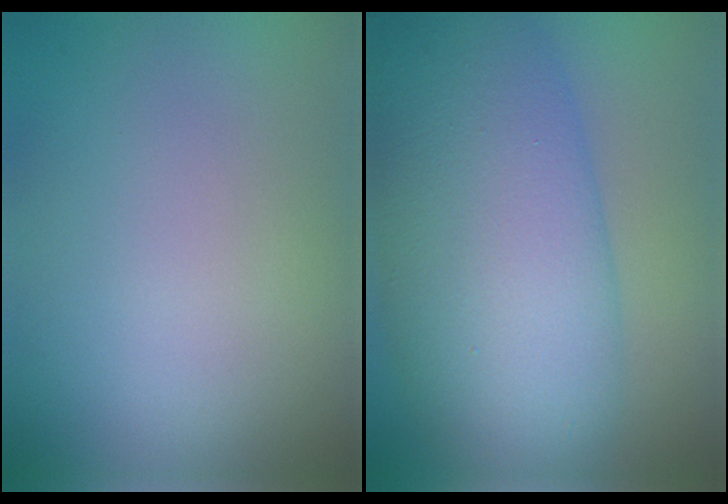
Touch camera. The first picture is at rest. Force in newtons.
{"total": 12.3, "press": 12.3, "slide": 0.3}